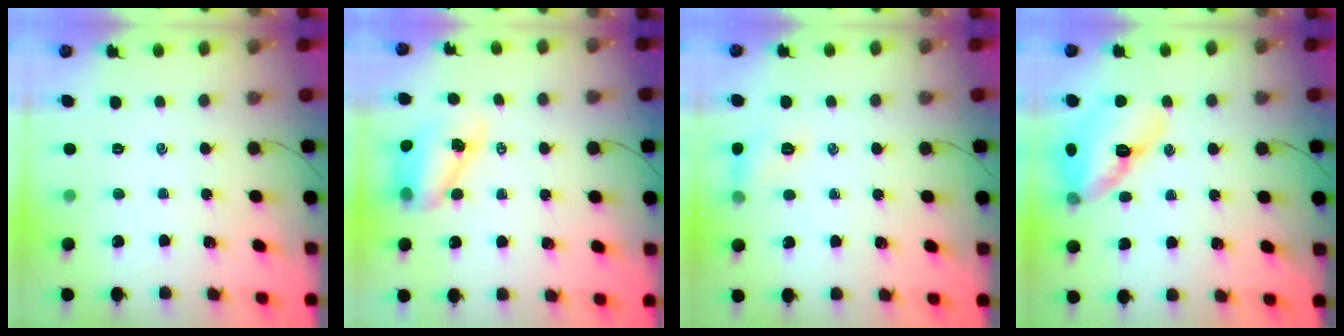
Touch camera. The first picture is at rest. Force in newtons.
{"total": 8.6, "press": 8.4, "slide": 2.0}
{"total": 8.0, "press": 7.9, "slide": 0.9}
{"total": 15.5, "press": 15.0, "slide": 4.1}